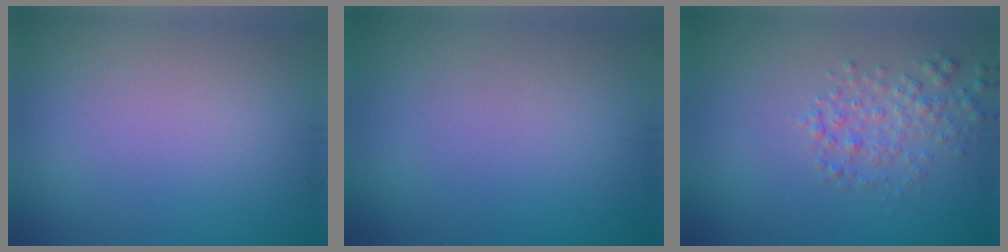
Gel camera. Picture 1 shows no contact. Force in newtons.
{"total": 0.0}
{"total": 2.5, "press": 2.5, "slide": 0.1}